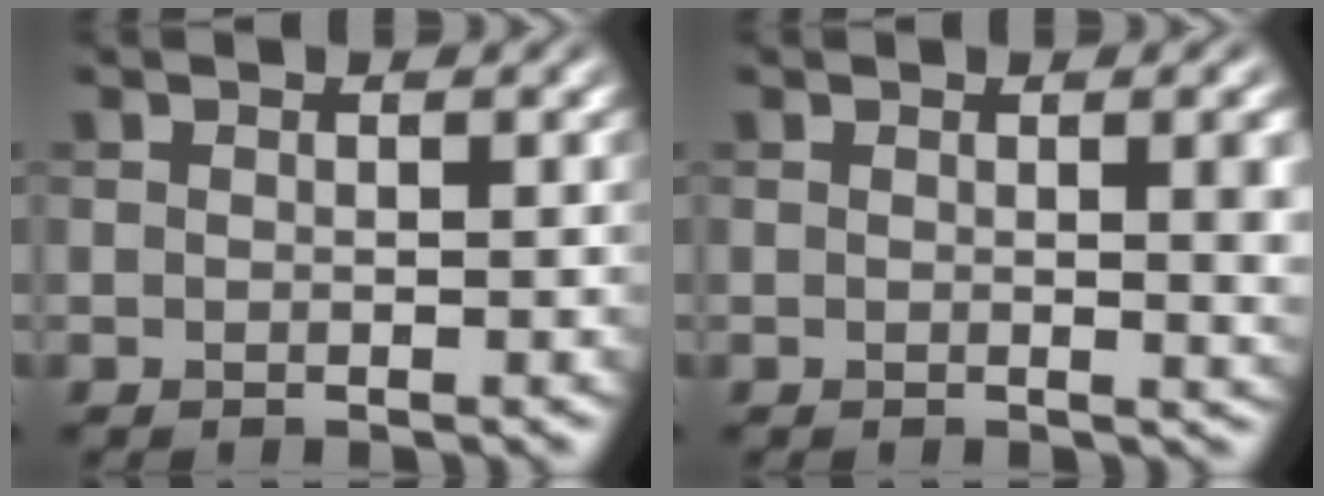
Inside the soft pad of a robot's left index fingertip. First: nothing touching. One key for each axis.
{"total": 3.7, "fx": 0.5, "fy": 1.1, "fz": 3.4, "tx": -0.032, "ty": 0.003, "tz": 0.006}